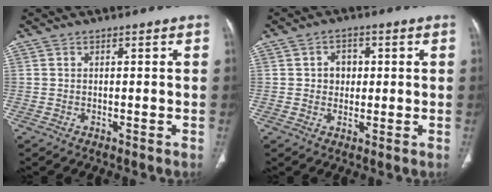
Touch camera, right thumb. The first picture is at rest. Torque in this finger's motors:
{"motor_torque": [-0.13, -0.08, -0.05, -0.15, 0.08]}